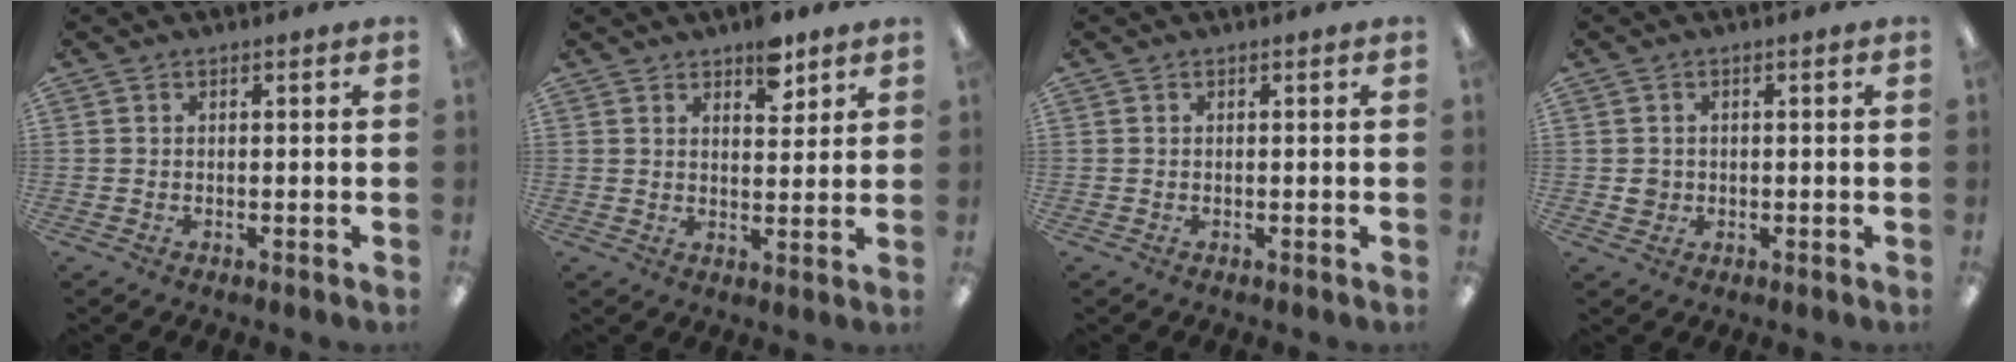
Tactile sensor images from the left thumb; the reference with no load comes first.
{"total": 7.3, "force": [5.1, 3.4, 4.0], "torque": [-0.034, -0.031, 0.083]}
{"total": 0.0}
{"total": 2.2, "force": [0.2, 2.1, 0.7], "torque": [-0.007, 0.000, -0.001]}